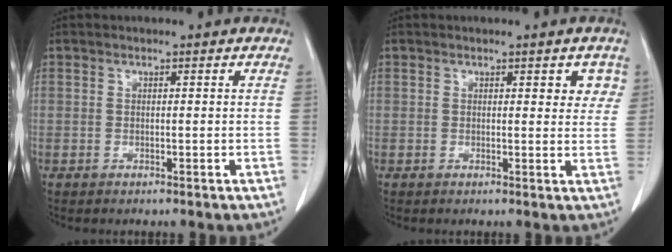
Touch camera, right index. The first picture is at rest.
{"total": 3.1, "force": [1.4, 1.6, 2.3], "torque": [-0.014, 0.001, 0.011]}